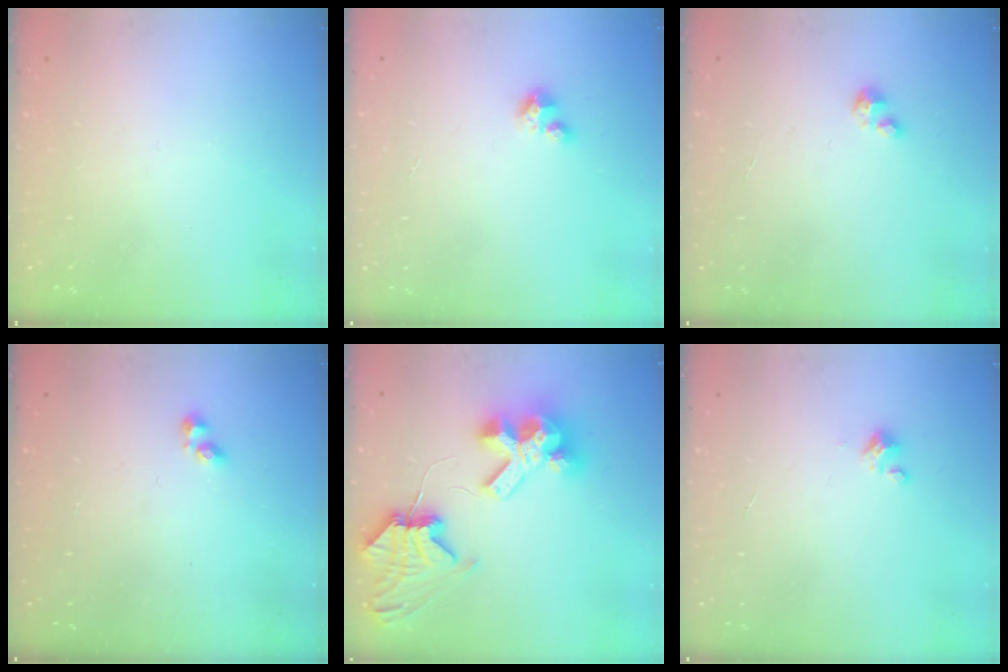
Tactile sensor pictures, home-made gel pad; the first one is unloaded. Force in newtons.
{"total": 2.8, "press": 2.8, "slide": 0.2}
{"total": 2.0, "press": 2.0, "slide": 0.2}
{"total": 1.9, "press": 1.9, "slide": 0.3}
{"total": 11.3, "press": 11.2, "slide": 1.5}
{"total": 2.0, "press": 2.0, "slide": 0.2}